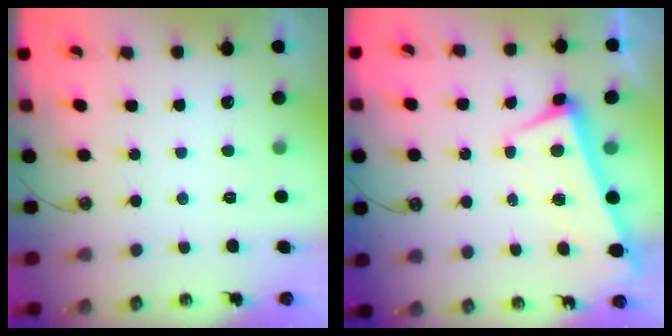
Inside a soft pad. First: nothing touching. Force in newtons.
{"total": 2.1, "press": 1.9, "slide": 0.8}